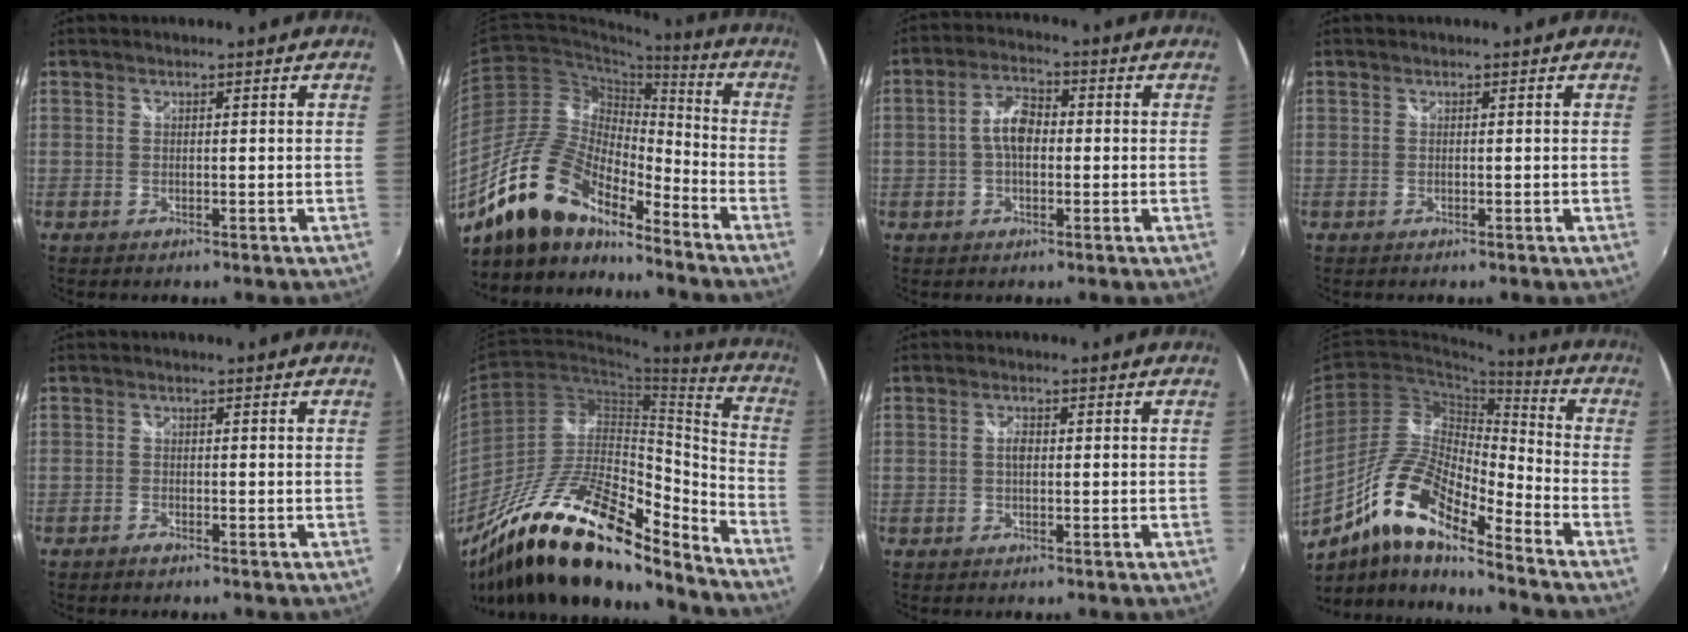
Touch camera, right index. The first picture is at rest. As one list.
[{"total": 17.6, "force": [-13.8, 6.8, 8.6], "torque": [-0.167, 0.006, -0.258]}, {"total": 5.8, "force": [-0.3, 3.3, 4.7], "torque": [-0.091, 0.016, -0.006]}, {"total": 0.0}, {"total": 1.1, "force": [-1.0, 0.4, 0.3], "torque": [-0.009, -0.002, -0.022]}, {"total": 25.0, "force": [-18.2, 7.8, 15.2], "torque": [-0.261, -0.009, -0.316]}, {"total": 1.7, "force": [0.0, 0.9, 1.4], "torque": [-0.026, 0.004, -0.002]}, {"total": 15.2, "force": [-9.9, 3.8, 10.9], "torque": [-0.202, -0.001, -0.198]}]